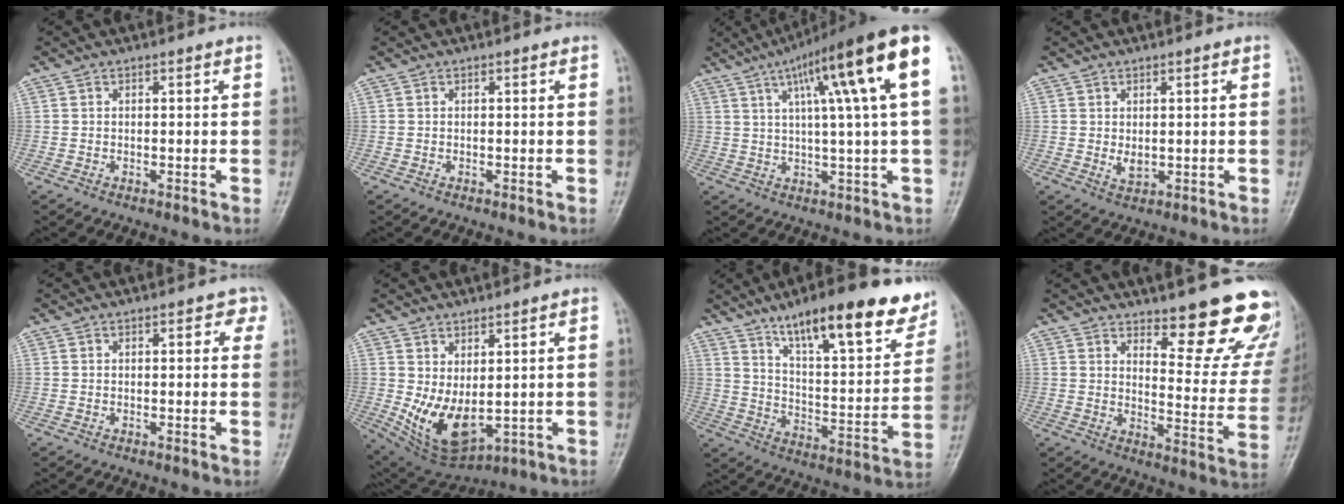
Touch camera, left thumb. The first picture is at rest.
{"total": 0.0}
{"total": 18.0, "force": [6.6, 1.6, 16.7], "torque": [-0.256, 0.009, 0.095]}
{"total": 2.5, "force": [0.2, 1.4, 2.1], "torque": [-0.032, -0.004, 0.010]}
{"total": 2.2, "force": [0.8, 1.4, 1.5], "torque": [0.003, 0.003, 0.003]}
{"total": 10.7, "force": [-0.2, 5.5, 9.1], "torque": [-0.151, -0.016, 0.027]}
{"total": 21.4, "force": [14.3, 6.0, 14.7], "torque": [-0.180, -0.056, 0.223]}
{"total": 16.4, "force": [13.2, 4.6, 8.6], "torque": [-0.058, -0.112, 0.161]}